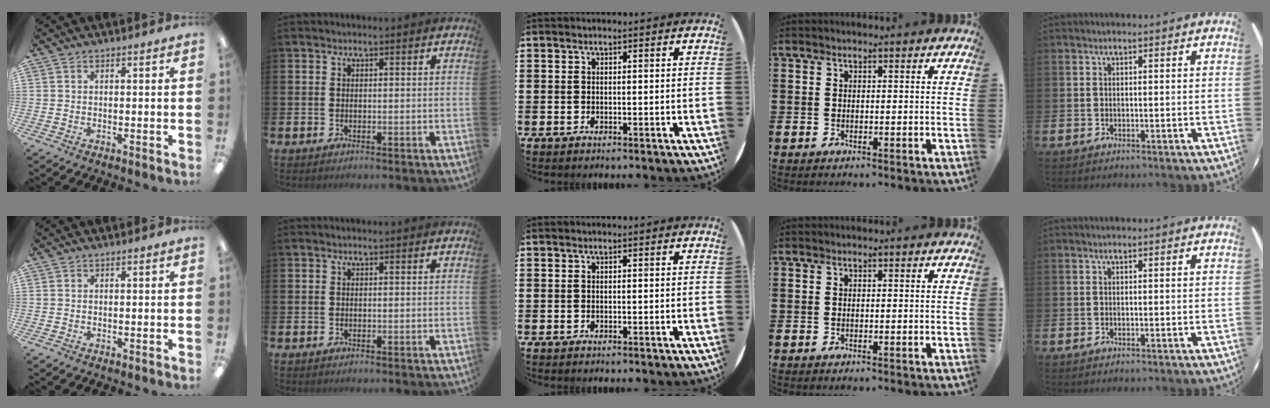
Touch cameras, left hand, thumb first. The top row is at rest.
{}